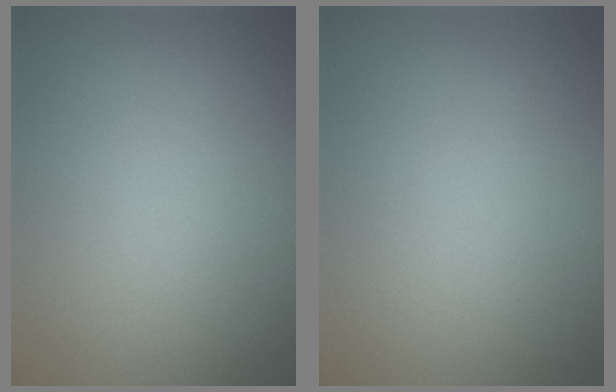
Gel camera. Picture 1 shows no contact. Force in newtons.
{"total": 0.0}